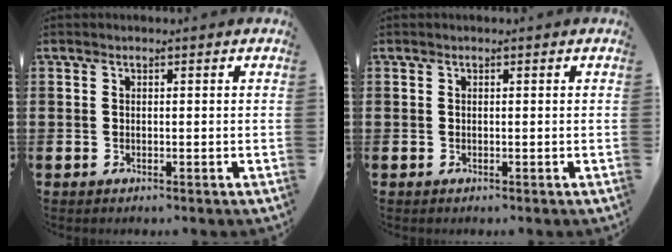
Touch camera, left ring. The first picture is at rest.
{"total": 0.0}